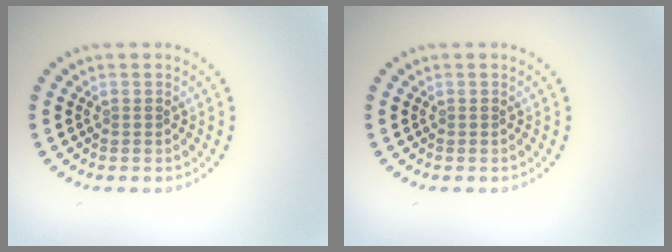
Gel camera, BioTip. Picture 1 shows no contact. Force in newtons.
{"total": 0.0}